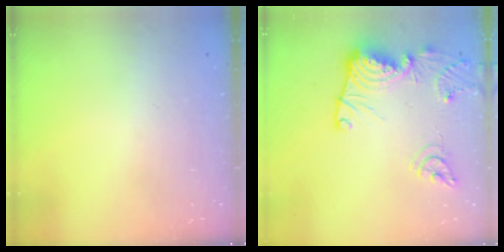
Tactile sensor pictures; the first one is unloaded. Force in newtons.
{"total": 16.7, "press": 16.7, "slide": 1.2}